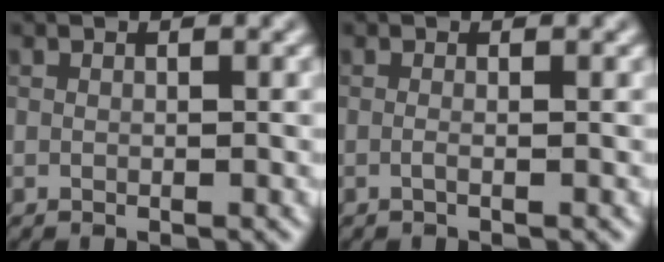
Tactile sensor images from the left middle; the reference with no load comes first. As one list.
[{"total": 0.9, "force": [-0.2, 0.3, 0.9], "torque": [-0.012, -0.006, -0.007]}]